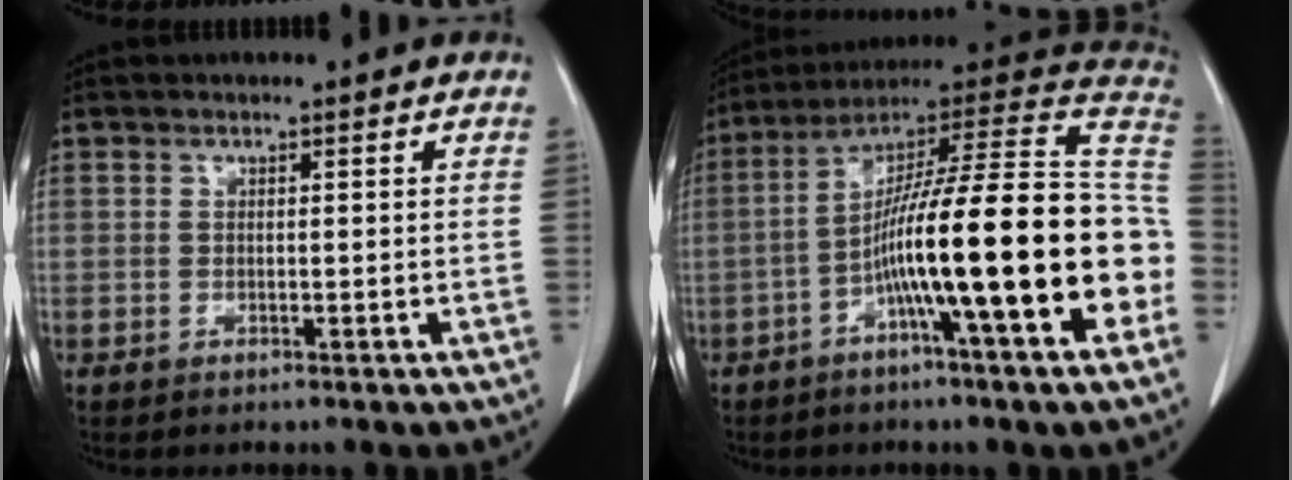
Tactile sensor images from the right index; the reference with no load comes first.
{"total": 26.2, "force": [-6.2, 0.9, 25.5], "torque": [-0.335, 0.008, -0.113]}